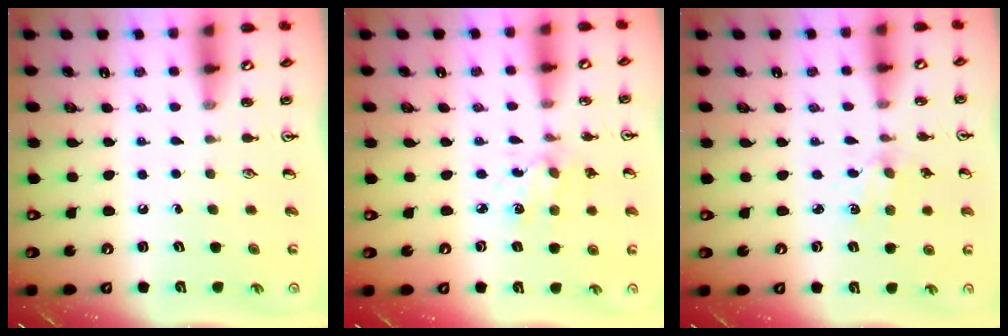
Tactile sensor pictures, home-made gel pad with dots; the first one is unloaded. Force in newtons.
{"total": 2.5, "press": 2.4, "slide": 0.7}
{"total": 1.9, "press": 1.9, "slide": 0.3}